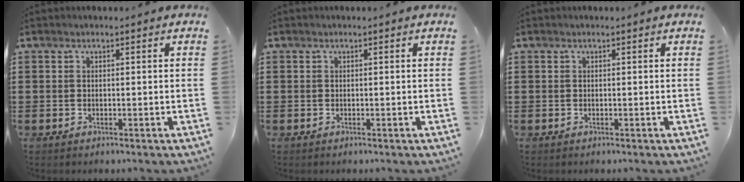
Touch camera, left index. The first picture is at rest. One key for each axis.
{"total": 0.0}
{"total": 0.0}